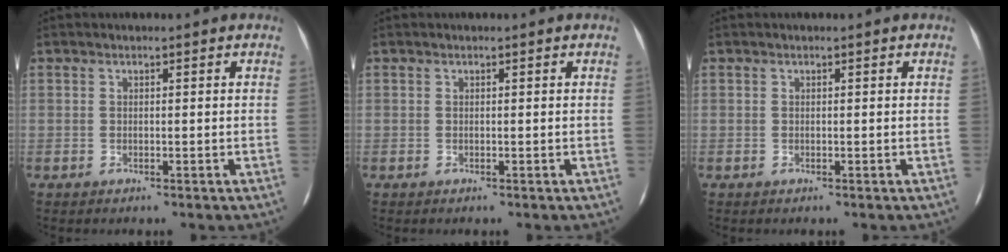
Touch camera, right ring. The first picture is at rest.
{"total": 0.0}
{"total": 0.0}